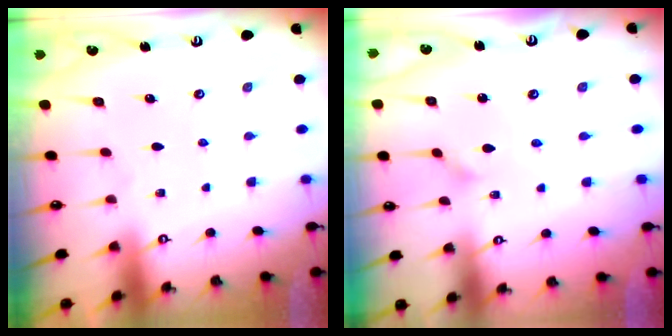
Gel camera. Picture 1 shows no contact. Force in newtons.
{"total": 1.5, "press": 1.5, "slide": 0.1}